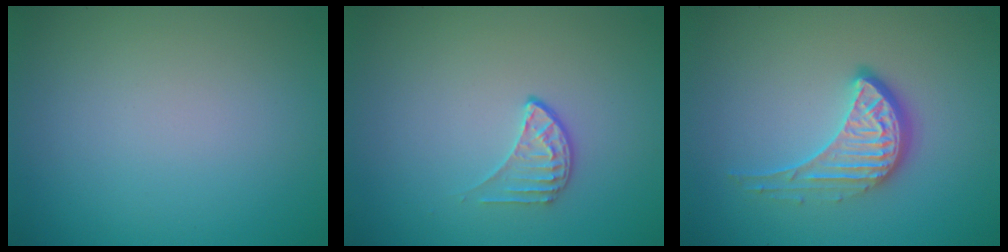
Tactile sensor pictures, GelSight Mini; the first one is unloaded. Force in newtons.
{"total": 1.6, "press": 1.0, "slide": 1.2}
{"total": 4.1, "press": 3.0, "slide": 2.8}